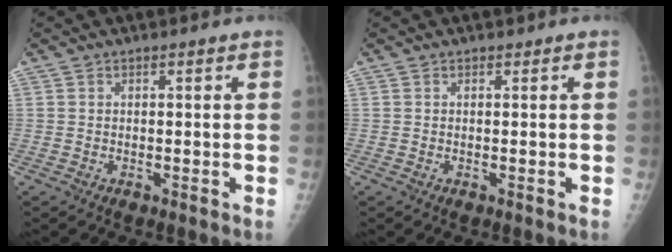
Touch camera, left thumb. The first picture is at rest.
{"total": 0.0}